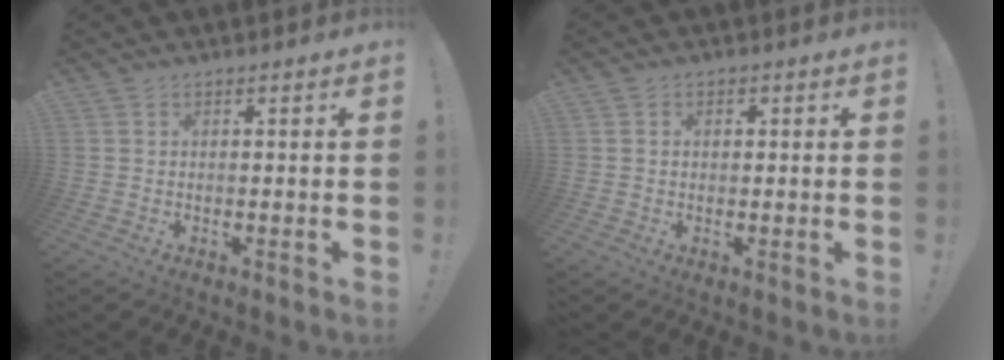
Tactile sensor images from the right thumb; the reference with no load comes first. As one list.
[{"total": 1.1, "force": [0.2, 0.9, 0.7], "torque": [-0.006, 0.000, 0.002]}]